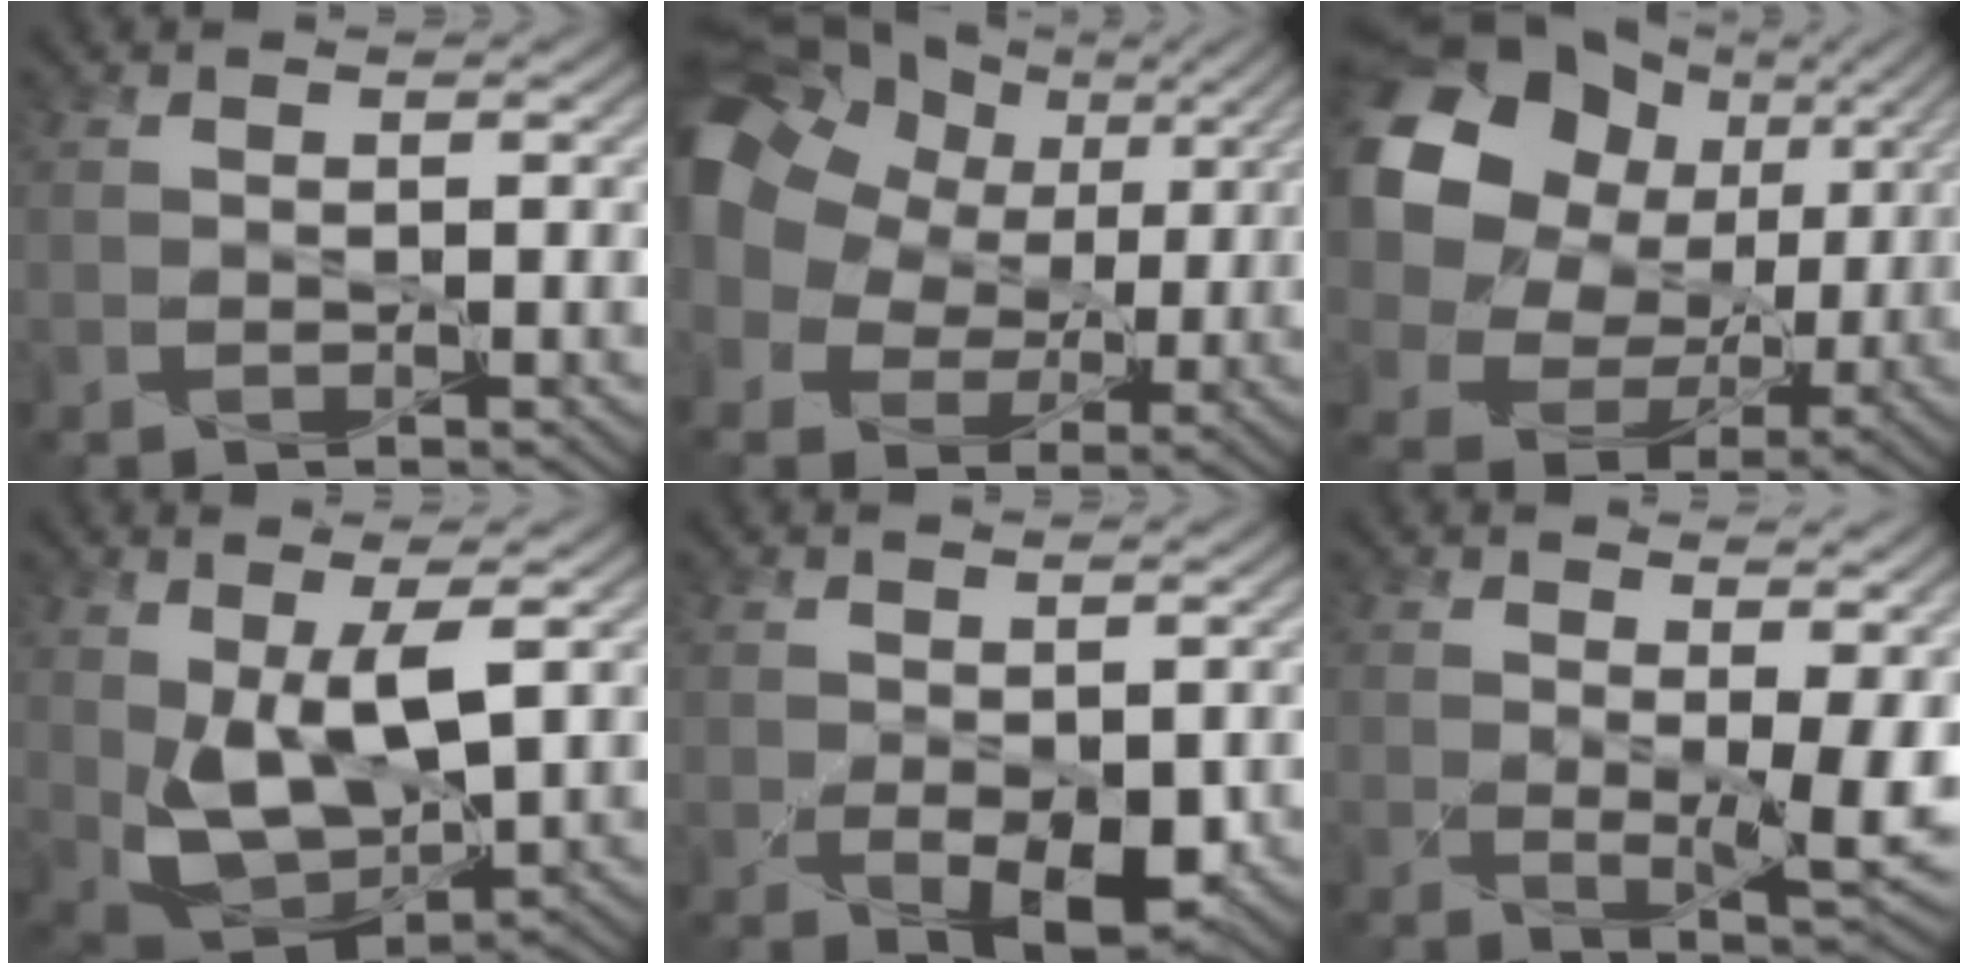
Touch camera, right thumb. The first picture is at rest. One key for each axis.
{"total": 15.1, "fx": 5.0, "fy": 11.2, "fz": 8.8, "tx": -0.230, "ty": 0.029, "tz": 0.087}
{"total": 19.1, "fx": 6.1, "fy": 15.7, "fz": 9.1, "tx": -0.279, "ty": 0.036, "tz": 0.134}
{"total": 9.8, "fx": 1.6, "fy": 4.7, "fz": 8.4, "tx": -0.174, "ty": -0.010, "tz": 0.035}
{"total": 4.5, "fx": -0.4, "fy": 2.5, "fz": 3.8, "tx": -0.071, "ty": -0.017, "tz": 0.003}
{"total": 6.4, "fx": 1.7, "fy": 2.2, "fz": 5.8, "tx": -0.104, "ty": -0.017, "tz": 0.035}